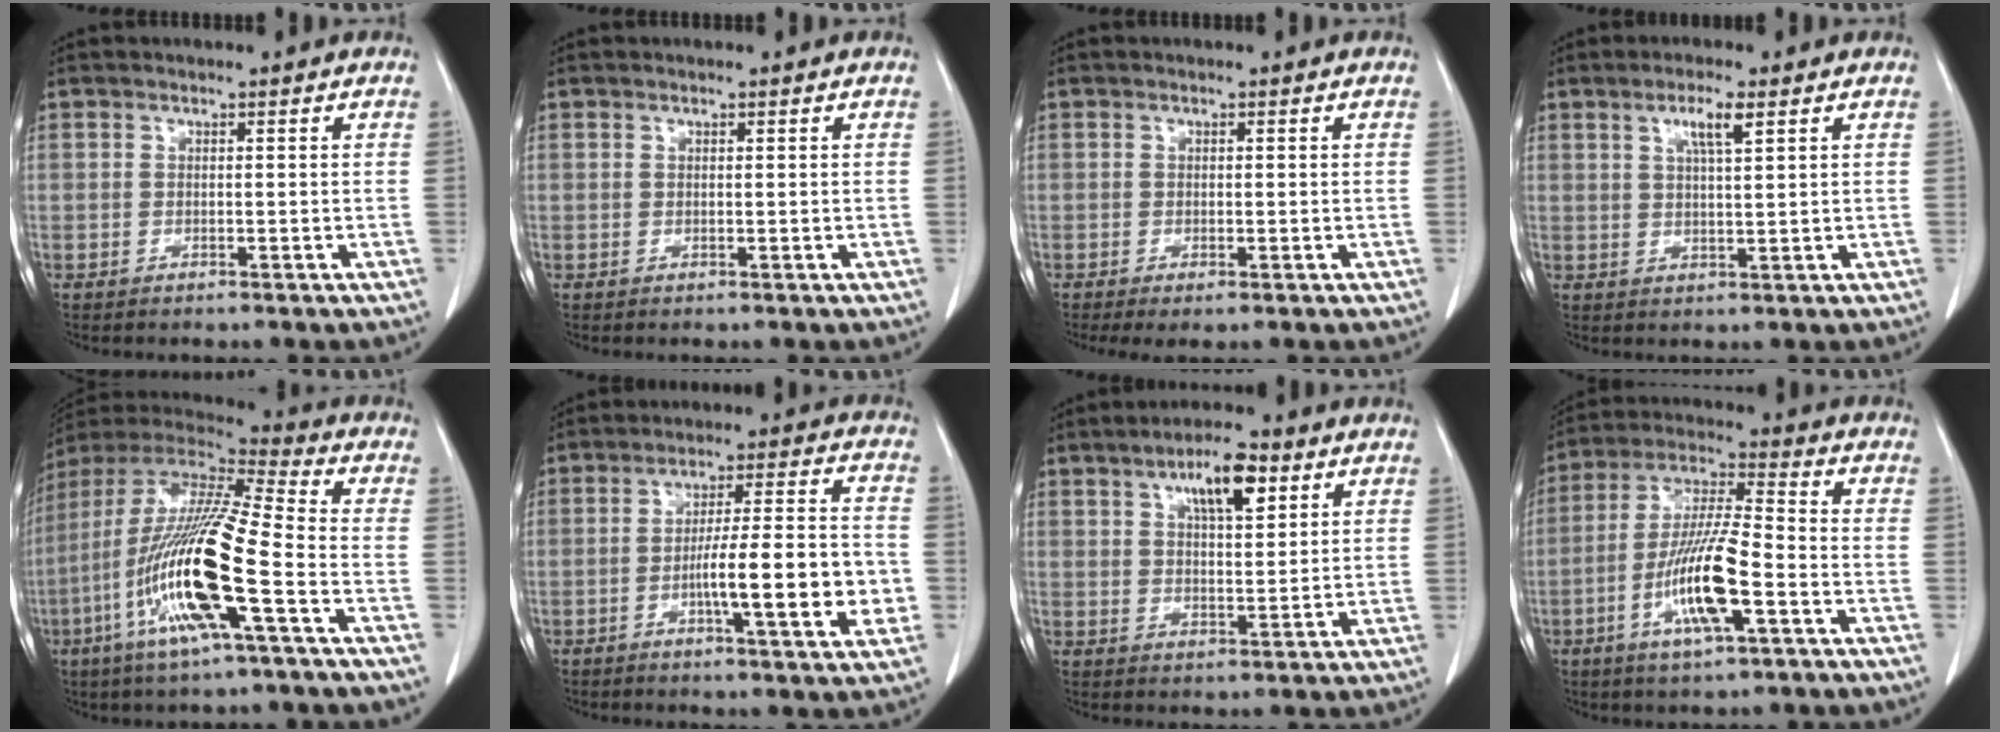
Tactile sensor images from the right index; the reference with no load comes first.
{"total": 0.0}
{"total": 3.3, "force": [-0.9, 1.3, 2.9], "torque": [-0.063, -0.005, -0.014]}
{"total": 4.6, "force": [2.4, 0.8, 3.9], "torque": [-0.074, 0.001, 0.044]}
{"total": 20.7, "force": [-6.5, 1.8, 19.5], "torque": [-0.419, -0.026, -0.129]}
{"total": 14.2, "force": [-3.3, 1.9, 13.7], "torque": [-0.212, 0.010, -0.048]}
{"total": 8.9, "force": [4.4, 3.0, 7.2], "torque": [-0.126, 0.008, 0.077]}
{"total": 13.2, "force": [-4.5, 2.1, 12.2], "torque": [-0.245, -0.005, -0.081]}